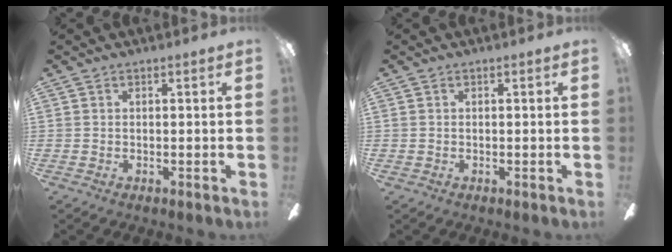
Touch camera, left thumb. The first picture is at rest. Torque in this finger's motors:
{"motor_torque": [-0.04, 0.10, 0.01, 0.00, 0.03]}